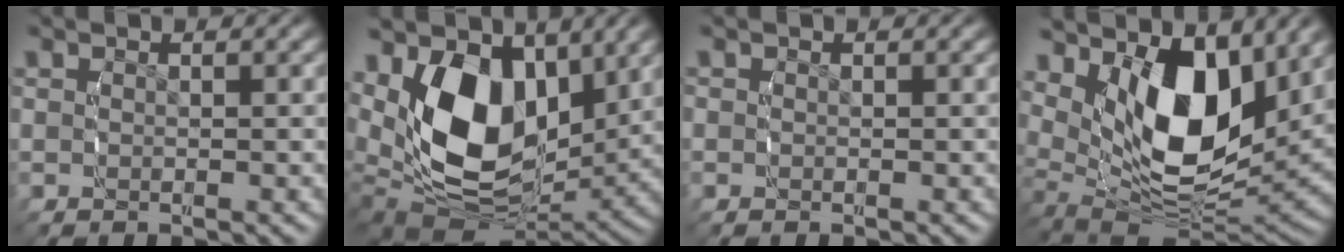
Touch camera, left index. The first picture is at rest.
{"total": 13.0, "force": [0.4, 9.4, 8.9], "torque": [-0.202, -0.049, 0.023]}
{"total": 0.8, "force": [-0.1, 0.7, 0.2], "torque": [-0.005, 0.000, -0.004]}
{"total": 13.5, "force": [2.8, 8.5, 10.0], "torque": [-0.196, -0.030, 0.053]}